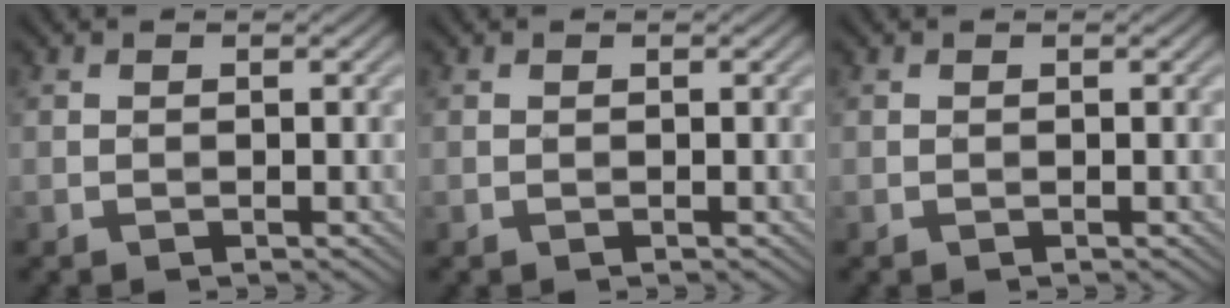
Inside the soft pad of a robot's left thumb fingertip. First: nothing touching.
{"total": 0.0}
{"total": 0.0}